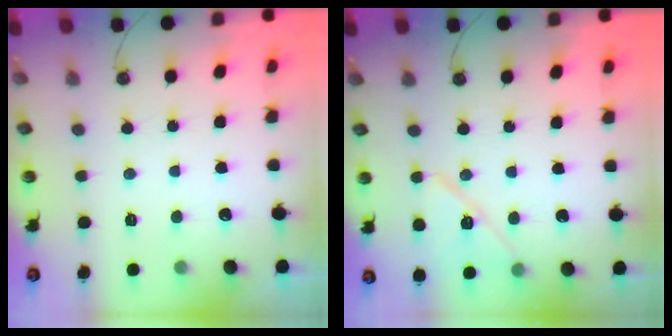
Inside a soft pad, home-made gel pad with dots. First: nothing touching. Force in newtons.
{"total": 11.2, "press": 10.3, "slide": 4.5}